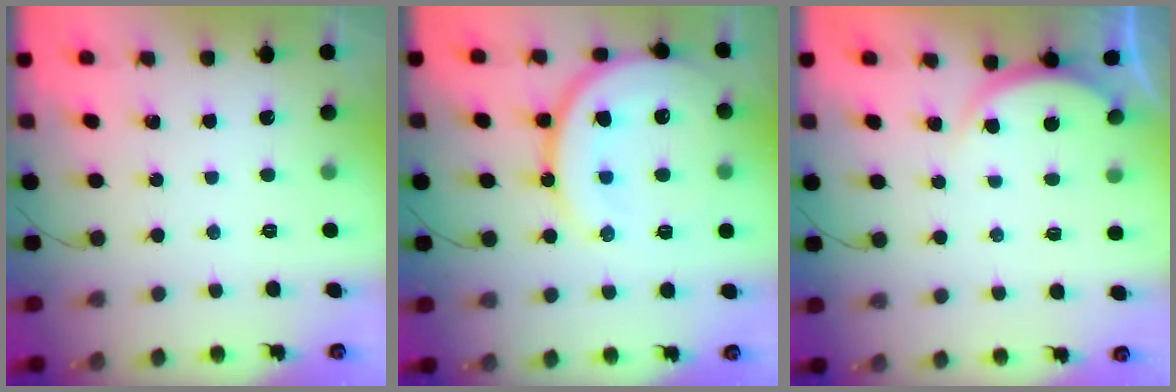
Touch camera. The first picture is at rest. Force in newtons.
{"total": 18.8, "press": 18.5, "slide": 3.7}
{"total": 3.6, "press": 3.5, "slide": 0.5}